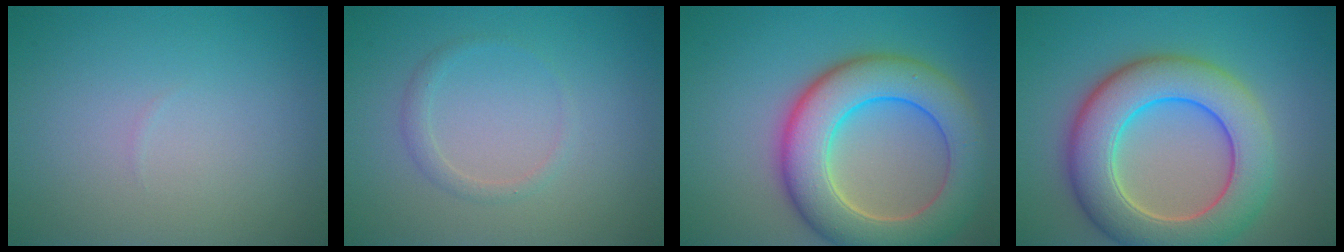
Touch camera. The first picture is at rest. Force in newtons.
{"total": 1.2, "press": 1.2, "slide": 0.2}
{"total": 9.5, "press": 9.5, "slide": 0.7}
{"total": 9.4, "press": 9.4, "slide": 0.5}